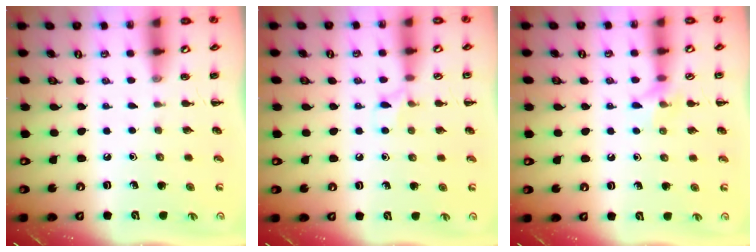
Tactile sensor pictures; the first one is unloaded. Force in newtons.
{"total": 6.4, "press": 6.2, "slide": 1.9}
{"total": 7.9, "press": 7.7, "slide": 1.6}